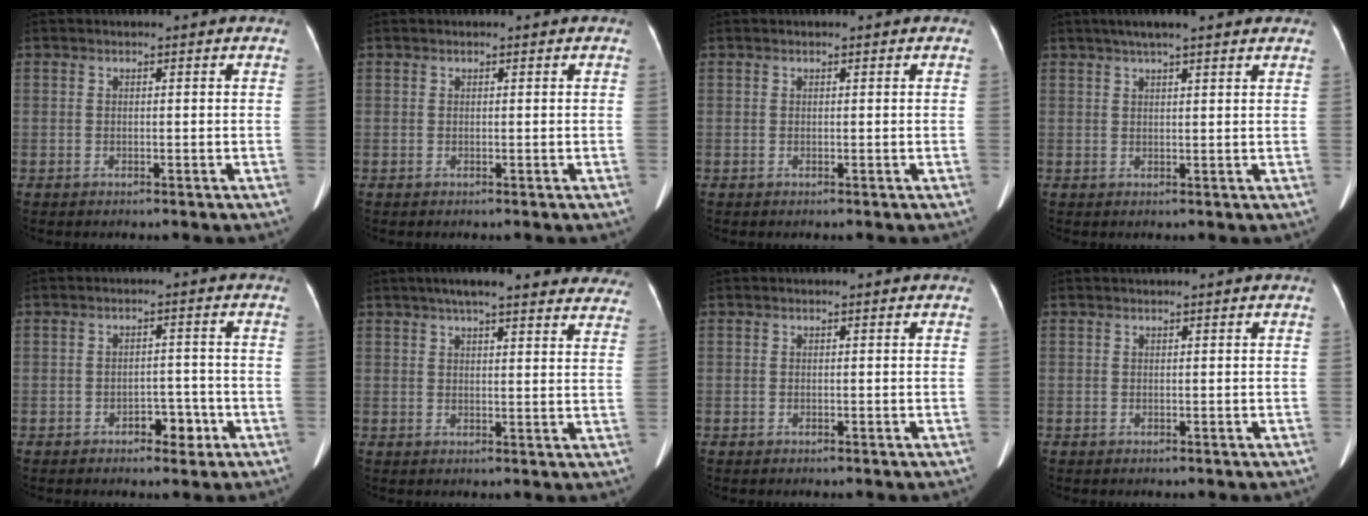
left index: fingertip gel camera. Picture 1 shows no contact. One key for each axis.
{"total": 0.0}
{"total": 0.0}
{"total": 8.8, "fx": 6.8, "fy": 1.0, "fz": 5.4, "tx": -0.079, "ty": 0.035, "tz": 0.089}
{"total": 3.4, "fx": -1.9, "fy": 2.0, "fz": 2.1, "tx": -0.024, "ty": 0.008, "tz": -0.024}
{"total": 22.1, "fx": 19.1, "fy": 3.9, "fz": 10.3, "tx": -0.133, "ty": 0.013, "tz": 0.221}
{"total": 0.0}
{"total": 0.8, "fx": 0.7, "fy": -0.1, "fz": 0.3, "tx": -0.006, "ty": 0.017, "tz": 0.019}